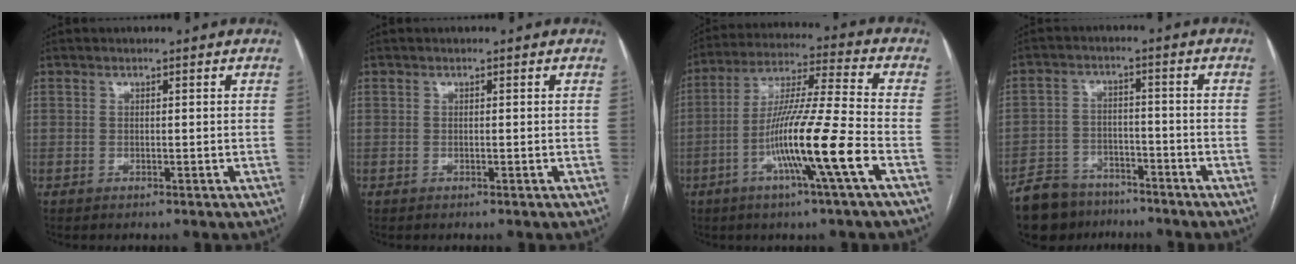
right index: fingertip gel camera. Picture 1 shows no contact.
{"total": 0.0}
{"total": 14.6, "force": [-5.3, -1.4, 13.6], "torque": [-0.251, -0.009, -0.104]}
{"total": 9.3, "force": [-7.5, 5.2, 1.9], "torque": [-0.041, 0.008, -0.124]}